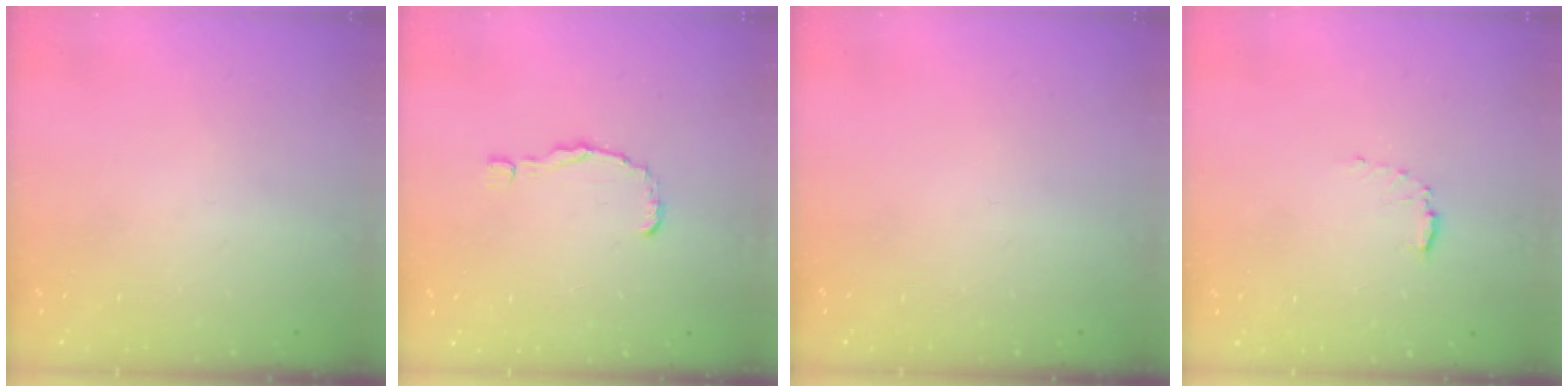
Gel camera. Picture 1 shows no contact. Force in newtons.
{"total": 1.5, "press": 1.5, "slide": 0.1}
{"total": 0.0}
{"total": 4.7, "press": 4.7, "slide": 0.6}